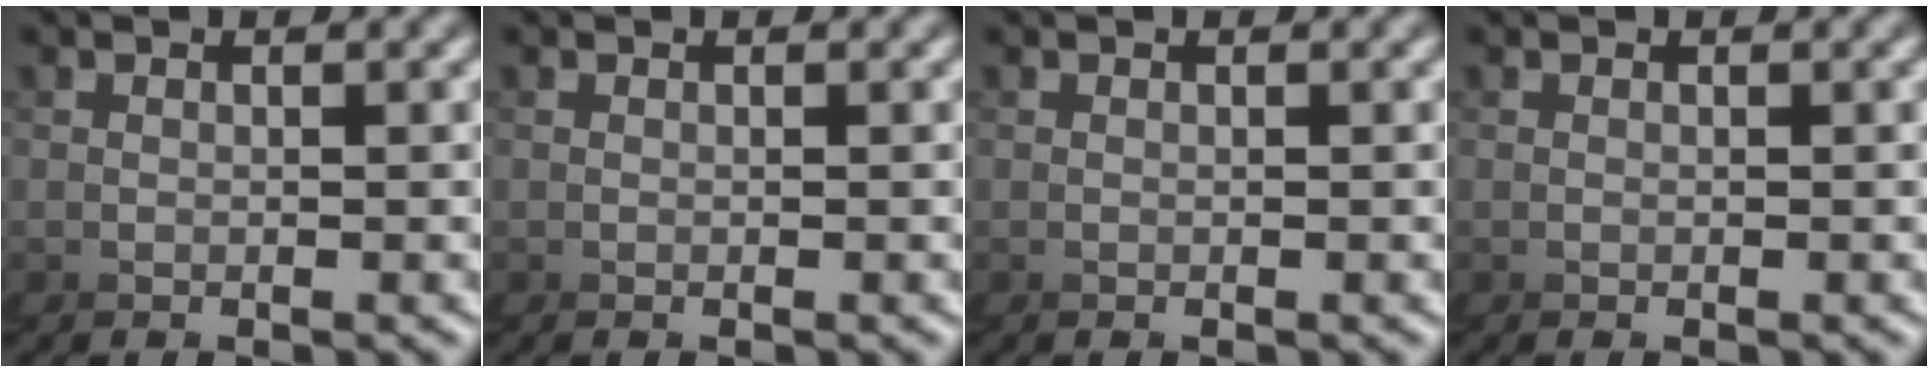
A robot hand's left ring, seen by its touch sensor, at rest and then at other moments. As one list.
[{"total": 0.0}, {"total": 0.0}, {"total": 0.0}]